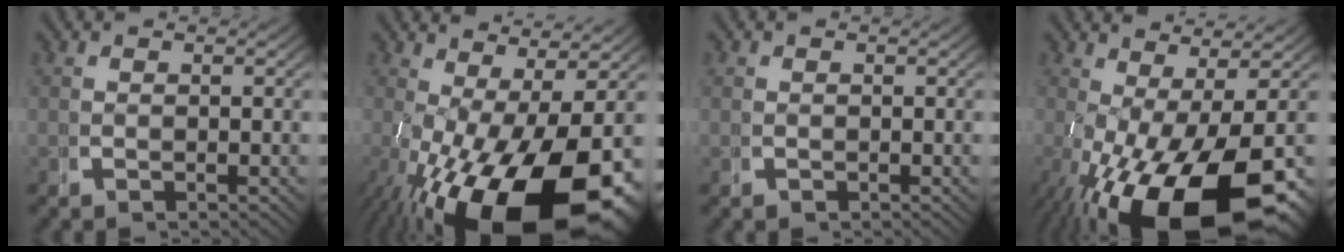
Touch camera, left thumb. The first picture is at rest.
{"total": 15.9, "force": [-3.8, 8.3, 13.0], "torque": [-0.229, -0.068, -0.018]}
{"total": 0.6, "force": [-0.1, 0.6, 0.0], "torque": [-0.004, -0.008, 0.001]}
{"total": 14.0, "force": [-3.5, 7.2, 11.5], "torque": [-0.209, -0.062, -0.015]}